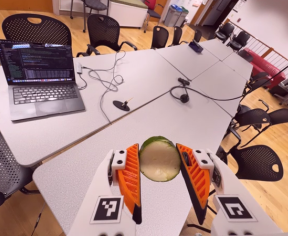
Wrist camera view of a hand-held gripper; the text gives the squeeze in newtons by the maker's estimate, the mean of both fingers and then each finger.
{"total": 9.1, "left": 9.2, "right": 8.9}